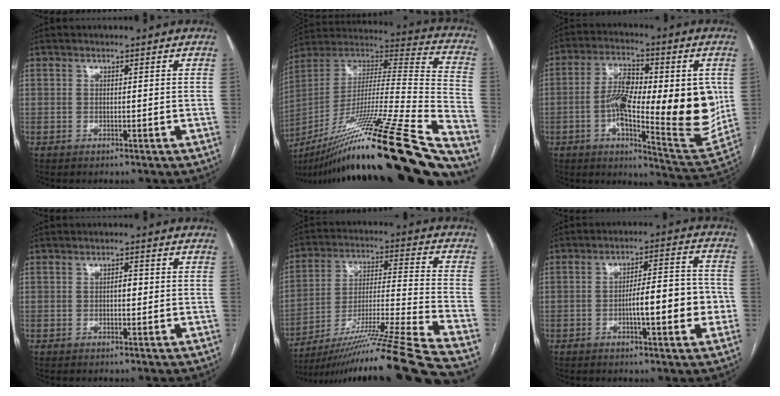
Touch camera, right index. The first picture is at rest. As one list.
[{"total": 40.9, "force": [-30.2, 1.0, 27.5], "torque": [-0.375, -0.058, -0.470]}, {"total": 21.8, "force": [-0.2, 5.9, 21.0], "torque": [-0.290, -0.001, 0.002]}, {"total": 1.4, "force": [-0.1, 0.6, 1.3], "torque": [-0.019, 0.003, -0.002]}, {"total": 23.8, "force": [-19.8, -3.1, 12.8], "torque": [-0.175, -0.027, -0.329]}, {"total": 10.2, "force": [-2.4, 2.2, 9.7], "torque": [-0.147, 0.023, -0.032]}]